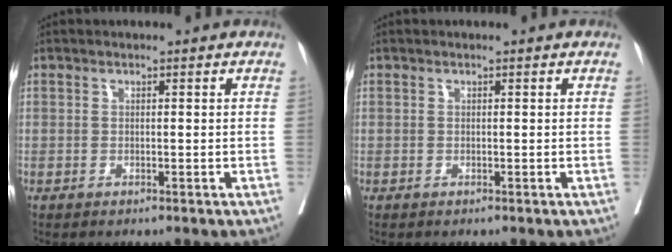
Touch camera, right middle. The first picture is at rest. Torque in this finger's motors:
{"motor_torque": [0.02, -0.75, 0.02, 0.00]}